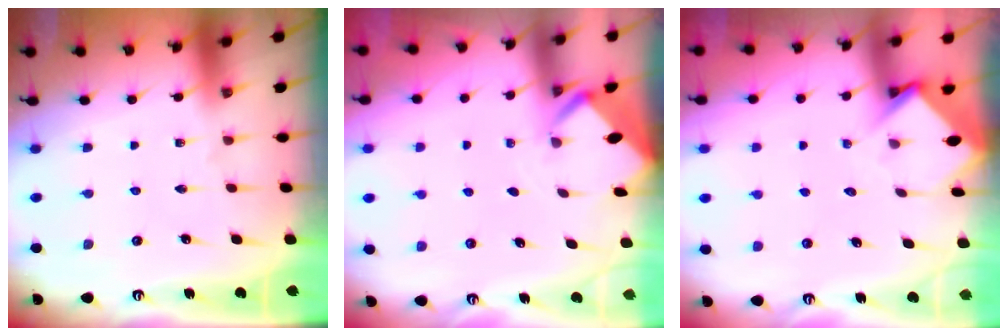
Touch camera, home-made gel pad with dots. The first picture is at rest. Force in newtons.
{"total": 2.2, "press": 2.2, "slide": 0.2}
{"total": 3.7, "press": 3.7, "slide": 0.3}